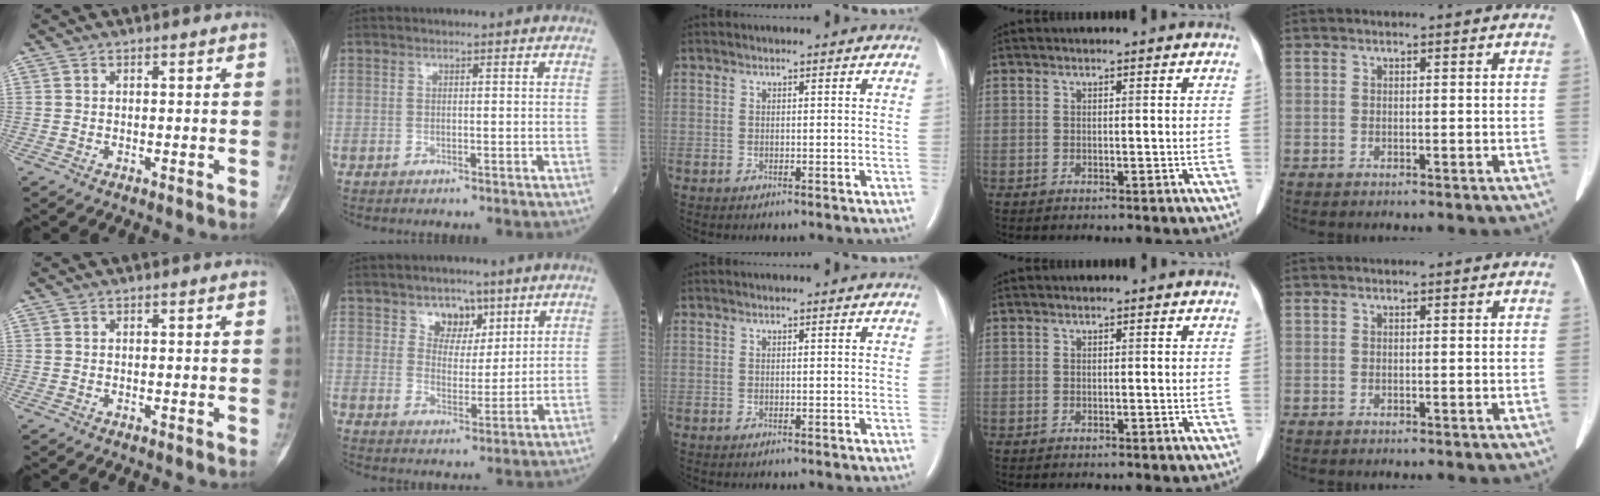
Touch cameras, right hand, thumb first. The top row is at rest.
{"index": {"total": 5.5, "force": [3.4, 3.7, 2.2], "torque": [-0.028, 0.001, 0.059]}}